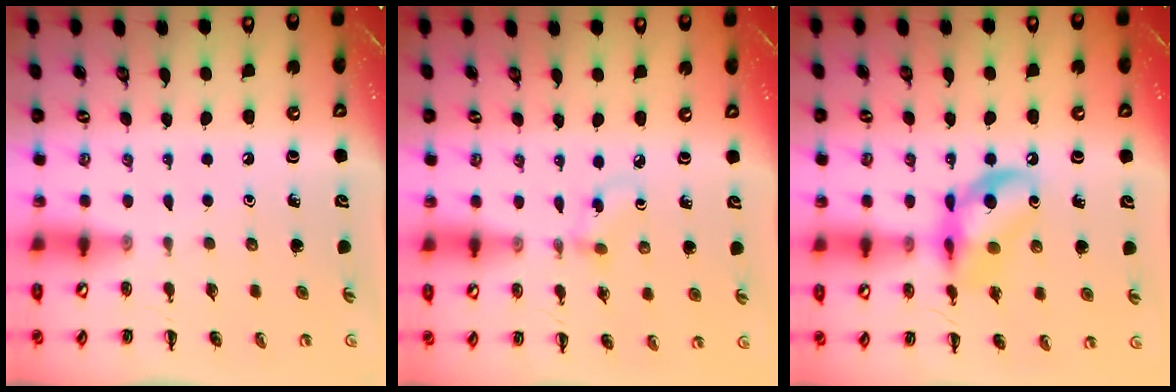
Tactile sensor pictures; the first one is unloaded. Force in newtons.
{"total": 3.5, "press": 3.2, "slide": 1.4}
{"total": 12.4, "press": 12.1, "slide": 2.7}